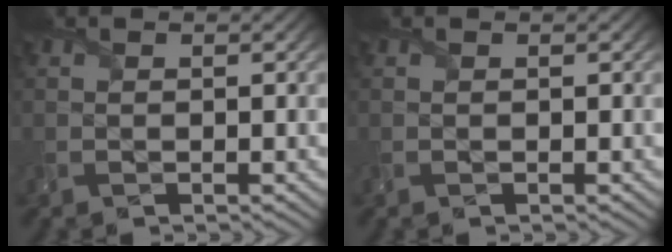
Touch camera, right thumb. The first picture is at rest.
{"total": 0.0}